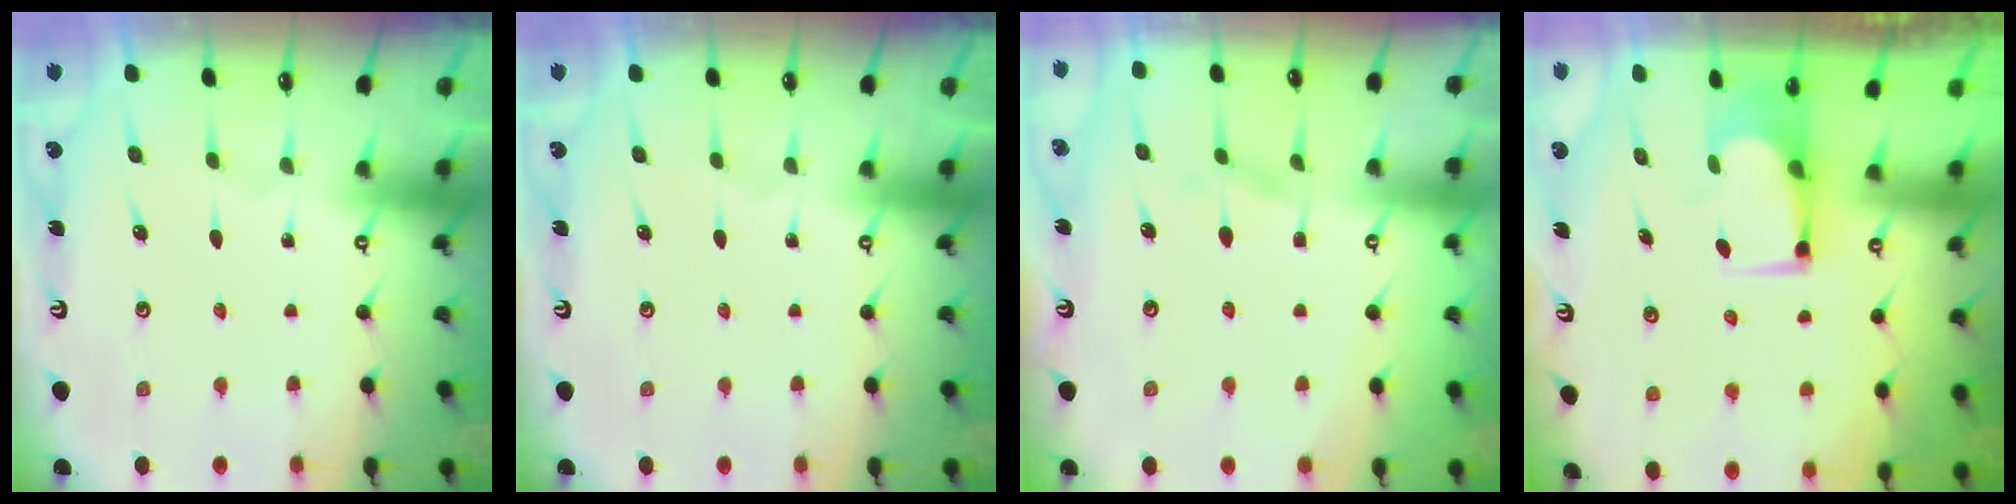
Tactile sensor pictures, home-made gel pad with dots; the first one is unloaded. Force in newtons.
{"total": 0.0}
{"total": 1.6, "press": 1.3, "slide": 0.9}
{"total": 2.1, "press": 2.1, "slide": 0.1}